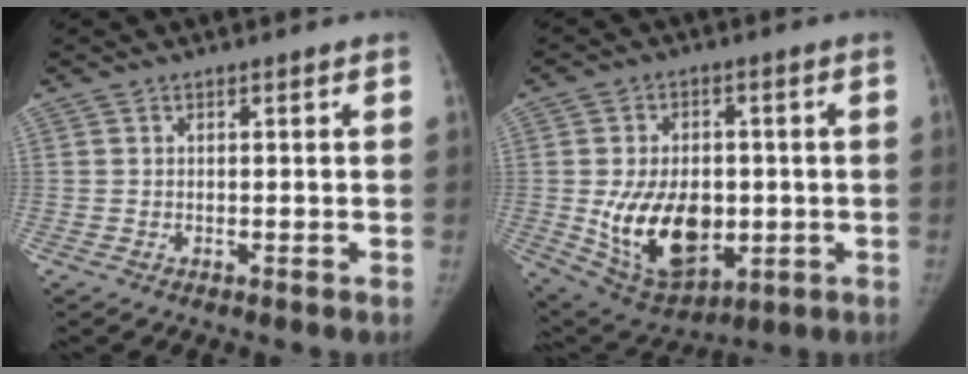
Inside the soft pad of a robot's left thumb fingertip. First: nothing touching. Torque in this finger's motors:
{"motor_torque": [0.97, 2.15, 0.76, -0.98, 0.11]}